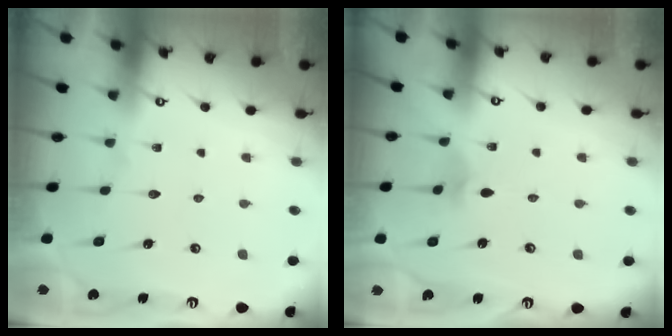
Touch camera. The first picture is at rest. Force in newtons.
{"total": 2.2, "press": 2.1, "slide": 0.6}